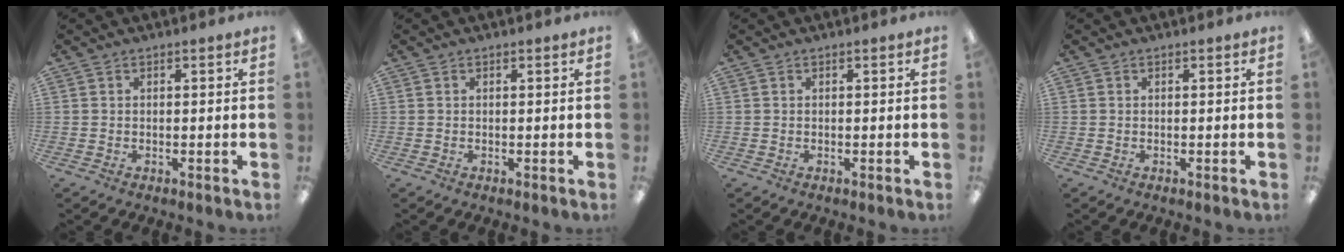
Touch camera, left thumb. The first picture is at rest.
{"total": 0.0}
{"total": 0.0}
{"total": 0.0}